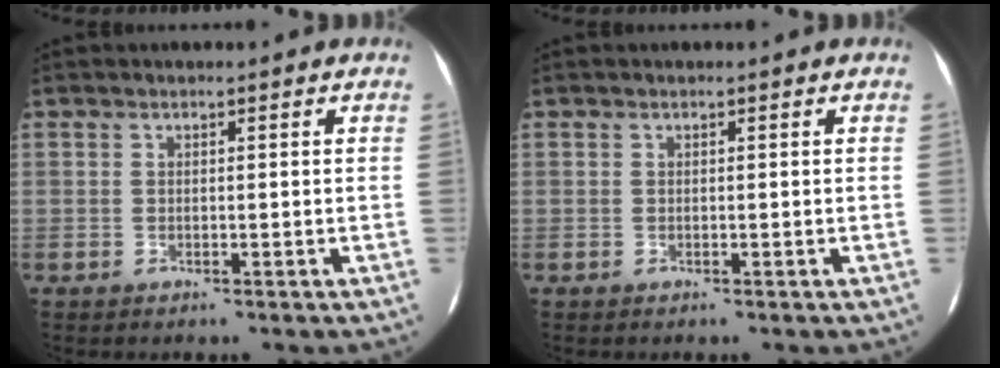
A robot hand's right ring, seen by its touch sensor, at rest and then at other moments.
{"total": 0.0}